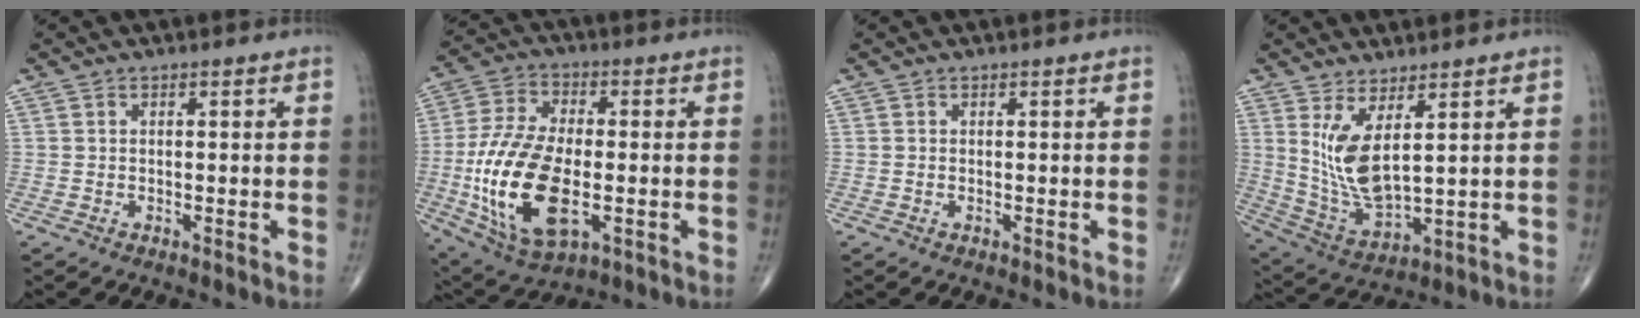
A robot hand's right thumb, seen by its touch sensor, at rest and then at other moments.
{"total": 19.4, "force": [-3.5, 9.6, 16.5], "torque": [-0.337, -0.001, -0.052]}
{"total": 0.0}
{"total": 10.0, "force": [3.4, 3.5, 8.7], "torque": [-0.178, -0.041, 0.083]}